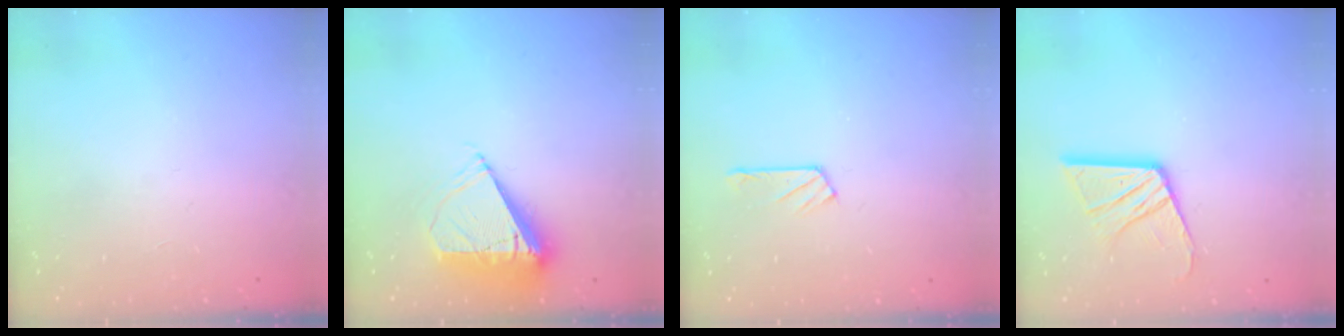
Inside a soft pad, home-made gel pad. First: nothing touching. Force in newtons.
{"total": 9.6, "press": 9.6, "slide": 1.0}
{"total": 5.3, "press": 5.3, "slide": 0.6}
{"total": 14.0, "press": 14.0, "slide": 1.4}